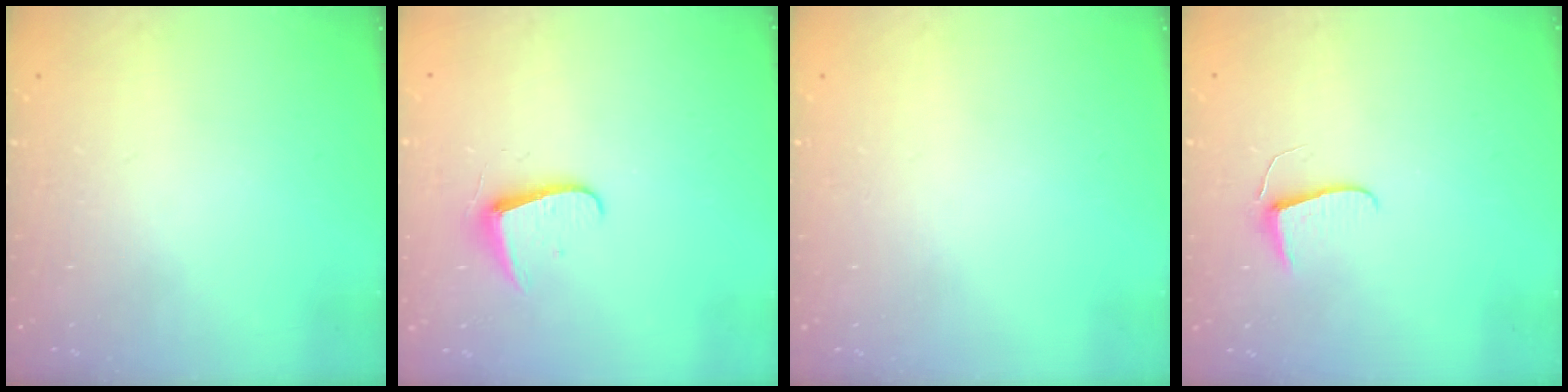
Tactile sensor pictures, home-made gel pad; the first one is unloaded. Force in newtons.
{"total": 6.8, "press": 6.8, "slide": 0.7}
{"total": 0.0}
{"total": 5.9, "press": 5.8, "slide": 0.6}